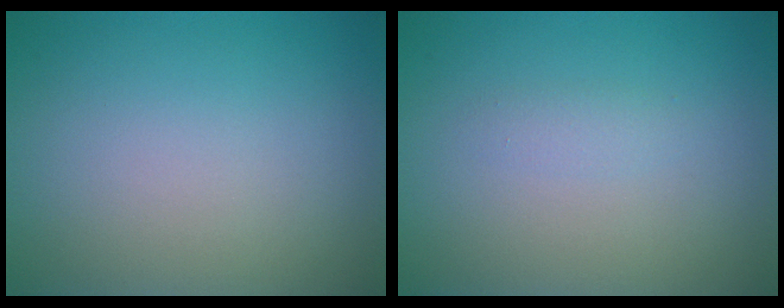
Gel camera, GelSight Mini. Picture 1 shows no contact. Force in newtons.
{"total": 0.8, "press": 0.8, "slide": 0.1}